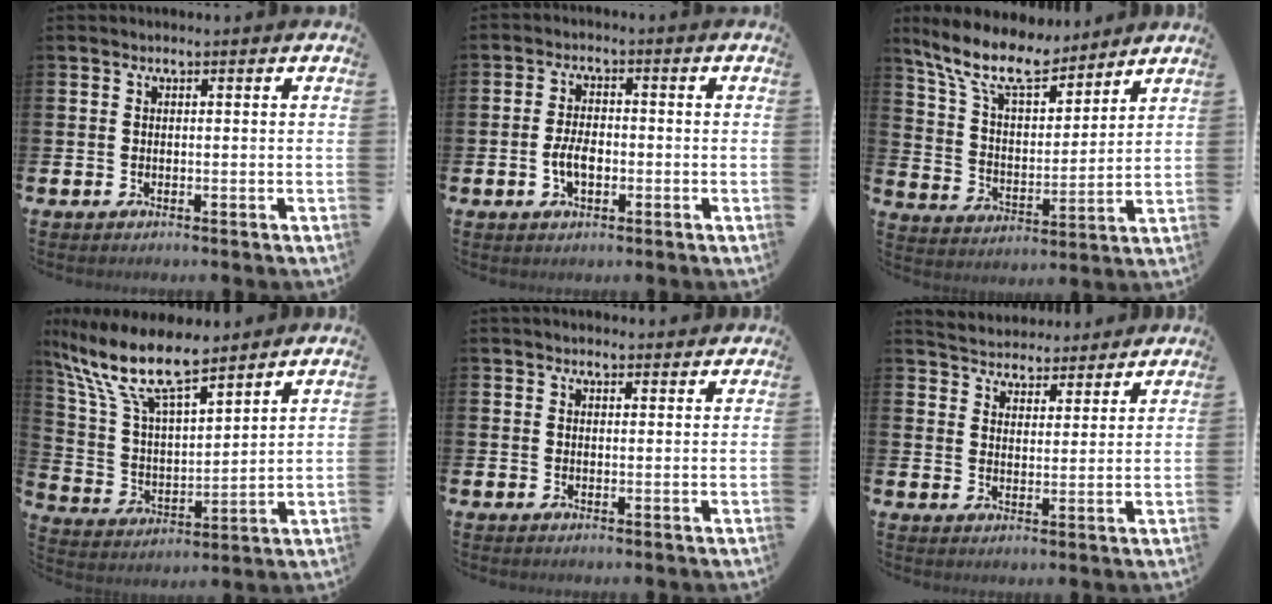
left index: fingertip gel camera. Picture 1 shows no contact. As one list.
[{"total": 3.6, "force": [-0.8, 2.0, 2.9], "torque": [-0.052, -0.002, -0.020]}, {"total": 10.8, "force": [9.1, 3.3, 4.7], "torque": [-0.125, -0.046, 0.164]}, {"total": 12.2, "force": [10.1, 2.7, 6.4], "torque": [-0.167, -0.046, 0.179]}, {"total": 1.7, "force": [1.5, 0.6, 0.2], "torque": [0.003, -0.003, 0.027]}, {"total": 4.7, "force": [4.6, 0.8, -0.4], "torque": [-0.019, -0.029, 0.083]}]